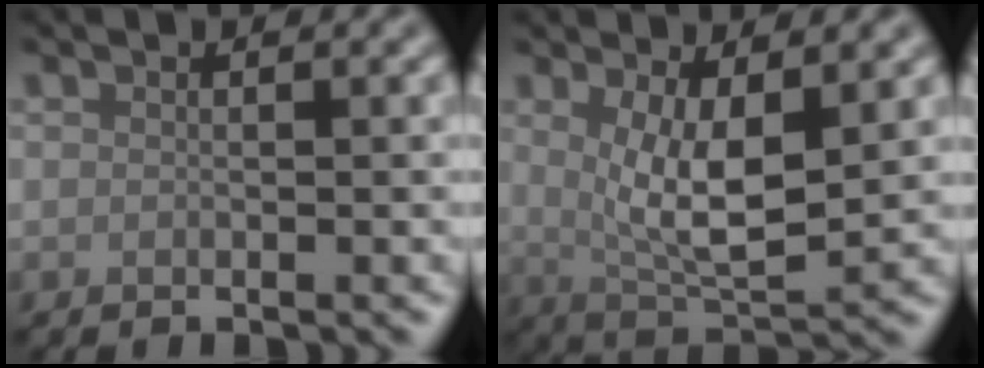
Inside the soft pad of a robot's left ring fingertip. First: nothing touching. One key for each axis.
{"total": 5.8, "fx": 1.0, "fy": 2.0, "fz": 5.3, "tx": -0.105, "ty": -0.014, "tz": 0.026}